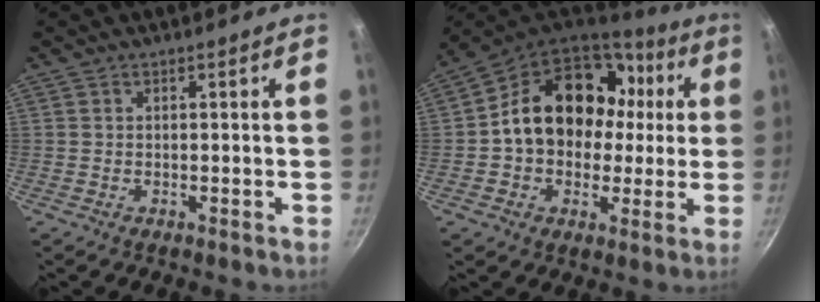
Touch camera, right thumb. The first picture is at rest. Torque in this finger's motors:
{"motor_torque": [1.48, 3.54, 1.48, -0.66, 0.21]}